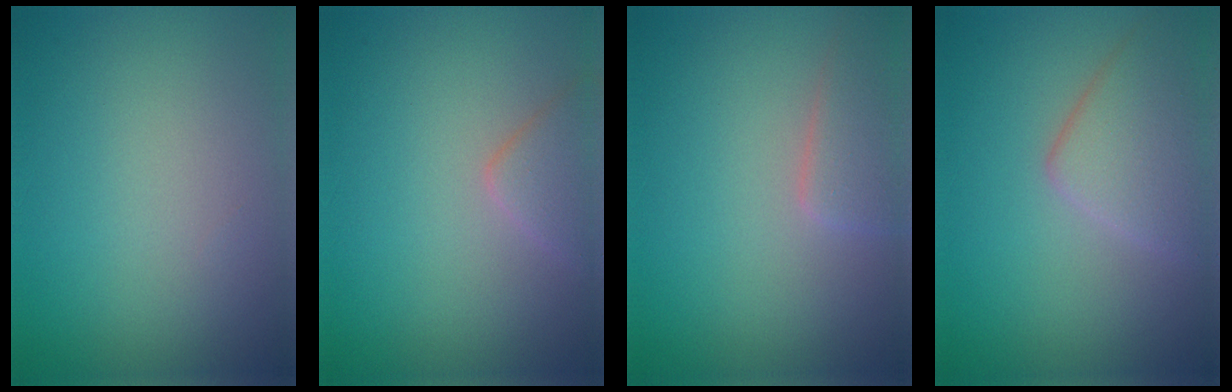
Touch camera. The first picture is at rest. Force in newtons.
{"total": 2.2, "press": 2.2, "slide": 0.2}
{"total": 2.9, "press": 2.9, "slide": 0.3}
{"total": 4.4, "press": 4.4, "slide": 0.3}